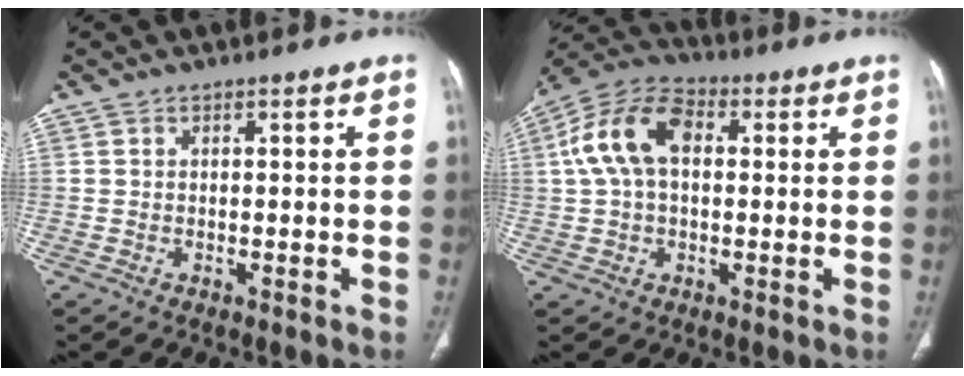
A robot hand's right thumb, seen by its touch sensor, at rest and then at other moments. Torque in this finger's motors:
{"motor_torque": [-0.26, 0.50, 0.51, -0.22, 0.24]}